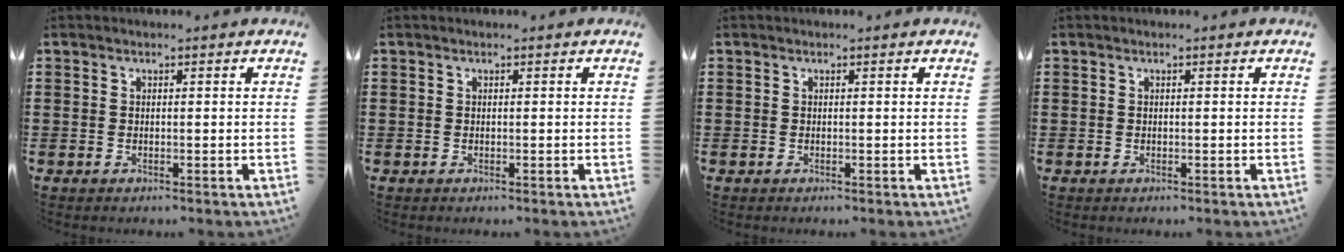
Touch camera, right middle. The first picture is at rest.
{"total": 0.0}
{"total": 0.0}
{"total": 0.0}